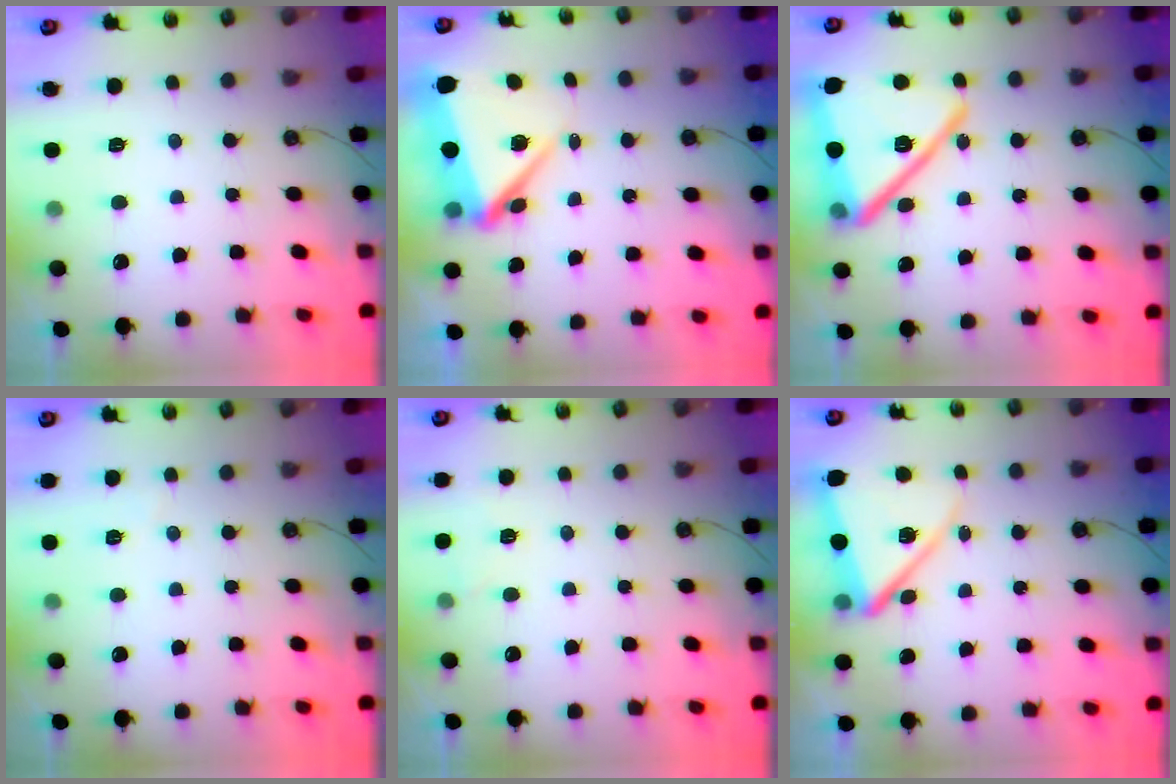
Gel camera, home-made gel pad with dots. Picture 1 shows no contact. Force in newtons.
{"total": 7.5, "press": 7.3, "slide": 1.8}
{"total": 24.2, "press": 23.7, "slide": 4.9}
{"total": 3.0, "press": 2.0, "slide": 2.2}
{"total": 4.7, "press": 2.5, "slide": 4.0}
{"total": 11.5, "press": 11.4, "slide": 1.3}